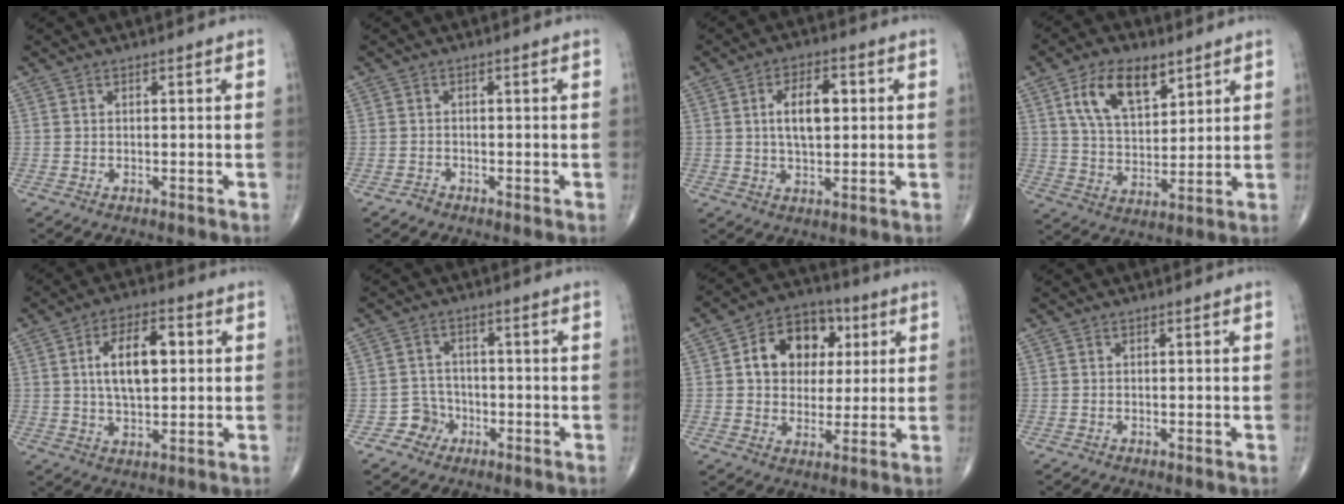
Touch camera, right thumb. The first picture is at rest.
{"total": 0.9, "force": [-0.8, 0.5, 0.0], "torque": [0.002, 0.000, -0.022]}
{"total": 8.4, "force": [1.4, 4.2, 7.2], "torque": [-0.112, 0.004, 0.023]}
{"total": 12.7, "force": [6.3, 6.7, 8.7], "torque": [-0.135, -0.023, 0.122]}
{"total": 11.4, "force": [1.9, 5.7, 9.7], "torque": [-0.152, 0.007, 0.031]}
{"total": 3.6, "force": [-2.0, 3.0, 0.0], "torque": [0.023, 0.017, -0.042]}
{"total": 13.4, "force": [3.1, 10.3, 7.9], "torque": [-0.080, 0.007, 0.044]}
{"total": 0.0}